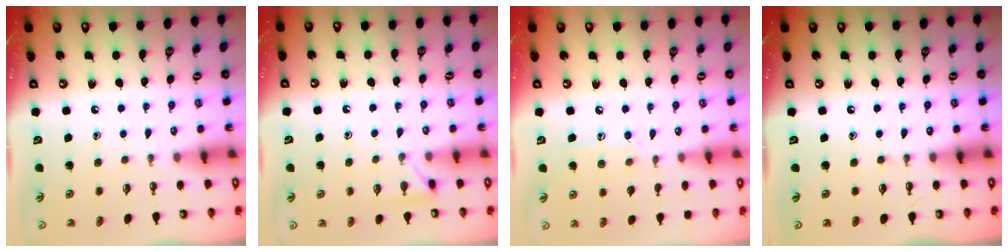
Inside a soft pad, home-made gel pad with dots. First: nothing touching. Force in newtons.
{"total": 3.9, "press": 3.9, "slide": 0.4}
{"total": 7.6, "press": 7.6, "slide": 0.4}
{"total": 0.0}